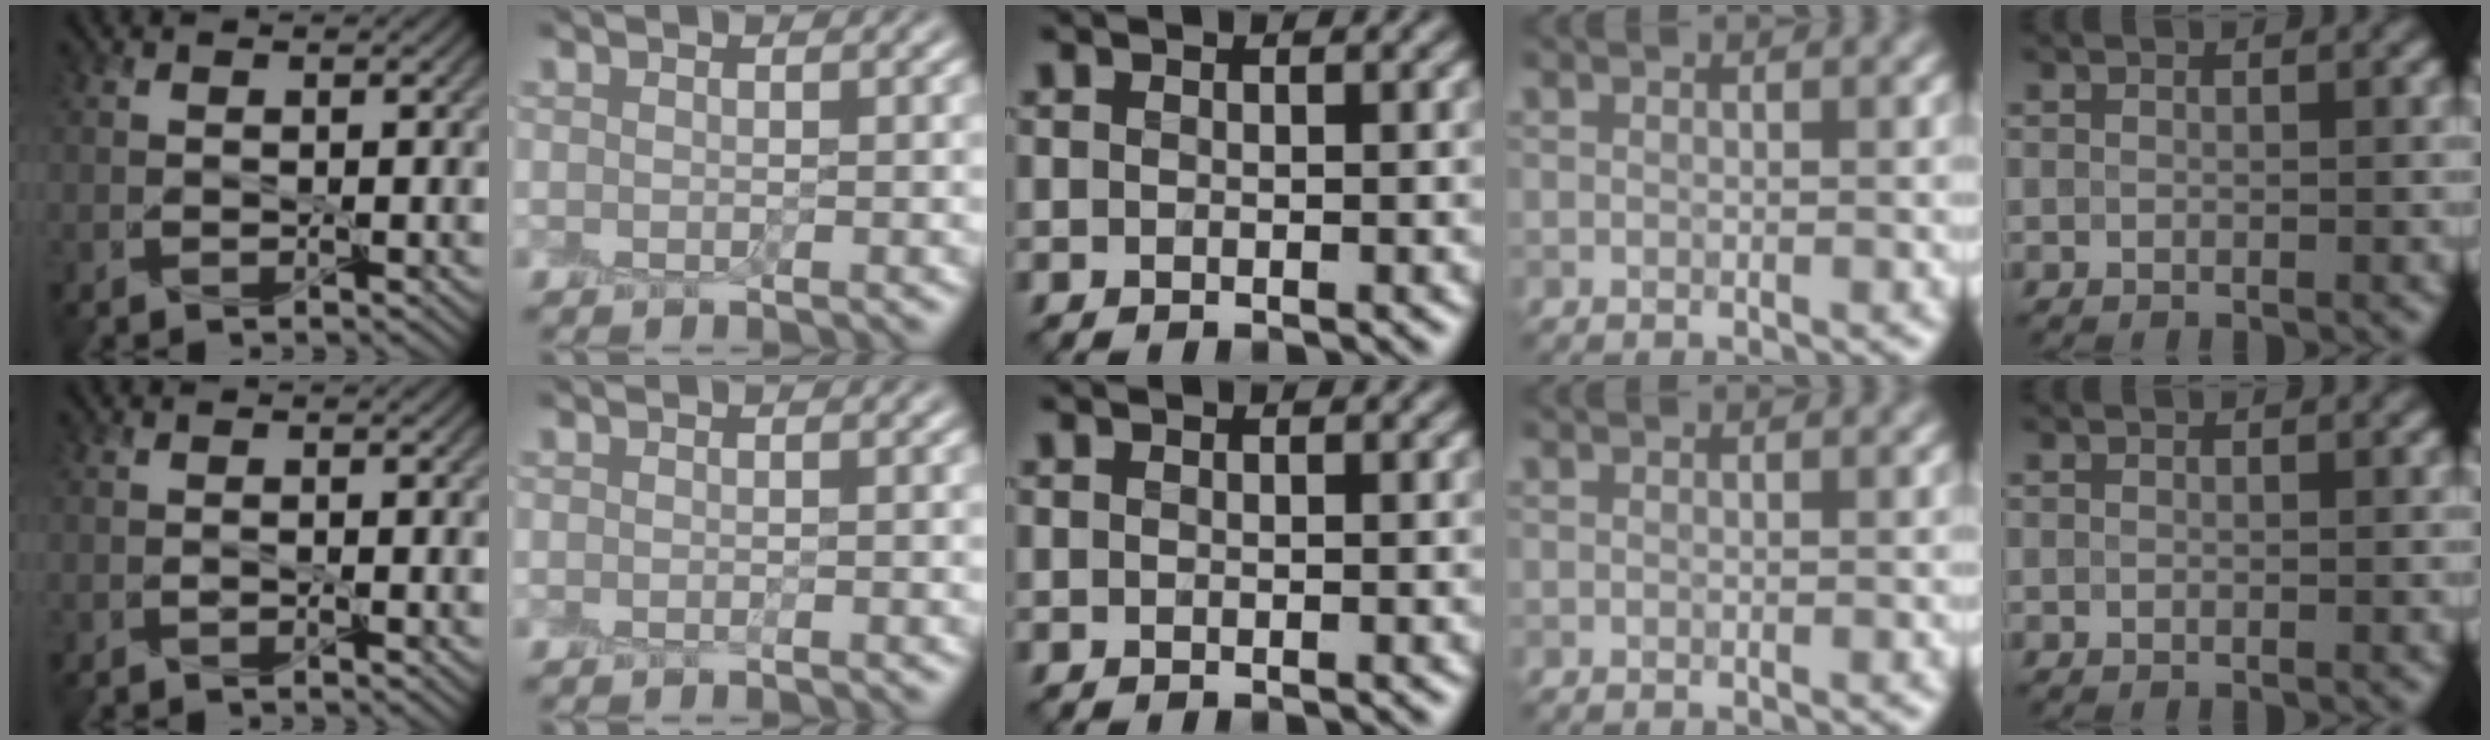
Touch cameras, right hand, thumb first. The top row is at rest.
{"thumb": {"total": 0.6, "force": [-0.3, -0.2, 0.5], "torque": [-0.014, -0.004, -0.007]}}